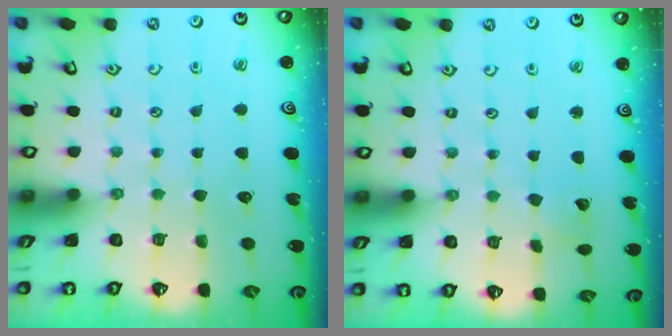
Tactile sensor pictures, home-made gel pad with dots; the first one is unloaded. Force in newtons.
{"total": 2.8, "press": 2.8, "slide": 0.4}